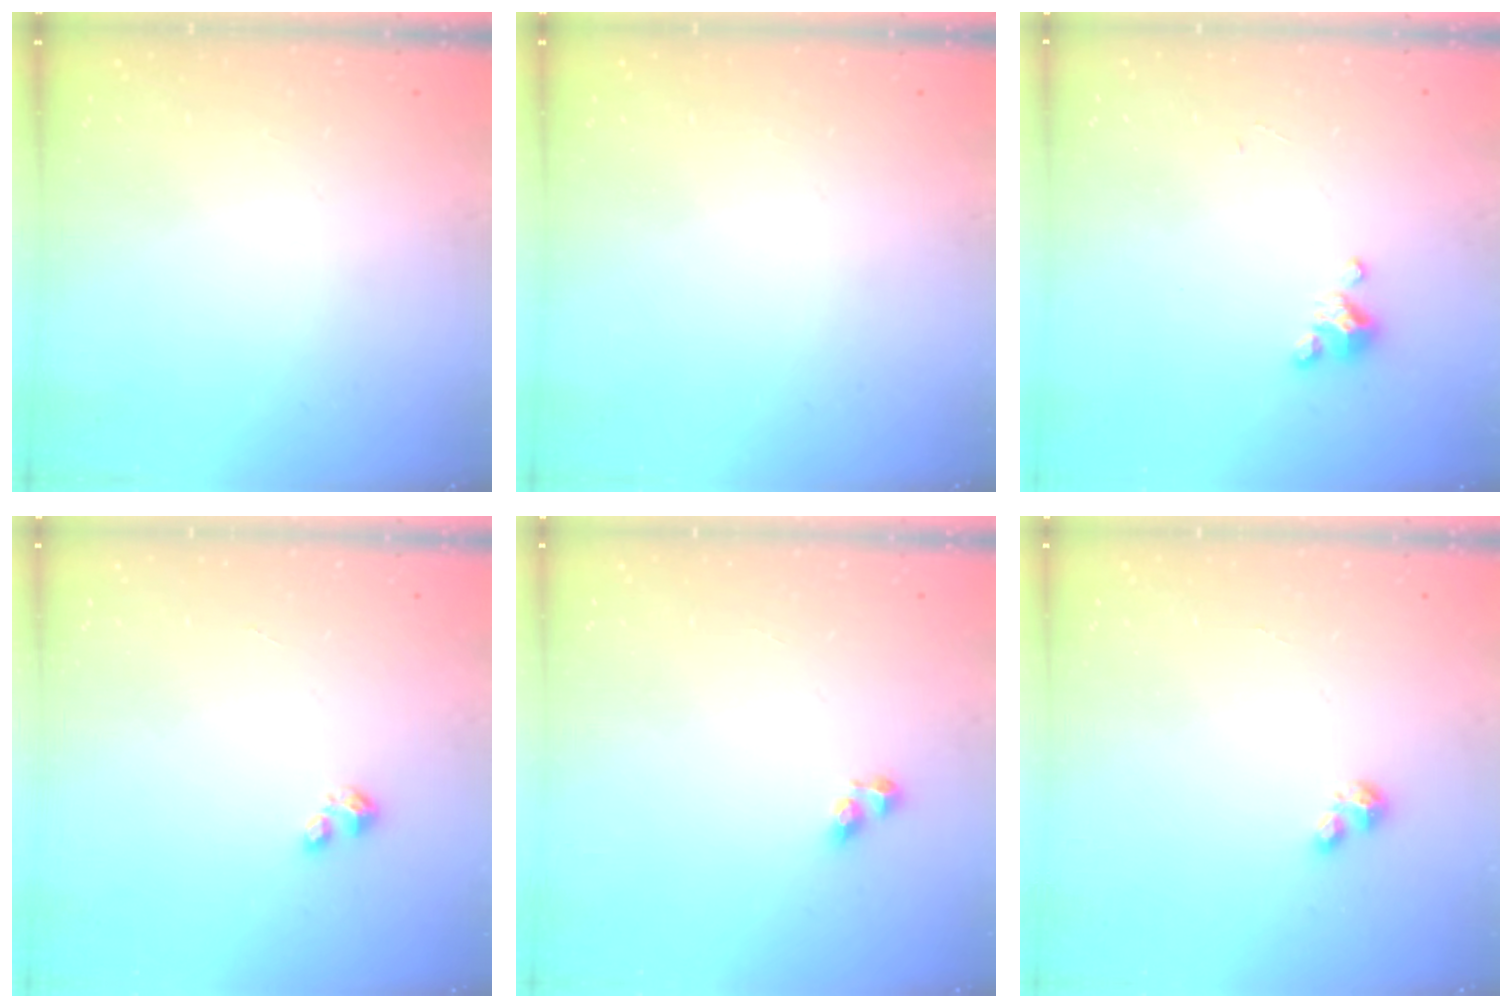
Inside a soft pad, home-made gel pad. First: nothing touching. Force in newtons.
{"total": 0.0}
{"total": 2.5, "press": 2.5, "slide": 0.3}
{"total": 2.5, "press": 2.4, "slide": 0.4}
{"total": 4.2, "press": 4.2, "slide": 0.4}
{"total": 1.6, "press": 1.6, "slide": 0.2}